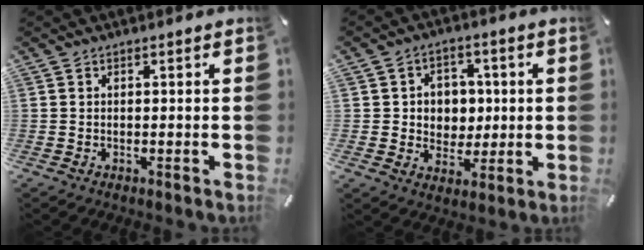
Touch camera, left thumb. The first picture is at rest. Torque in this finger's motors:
{"motor_torque": [-0.21, 0.62, 0.45, 0.28, 0.06]}